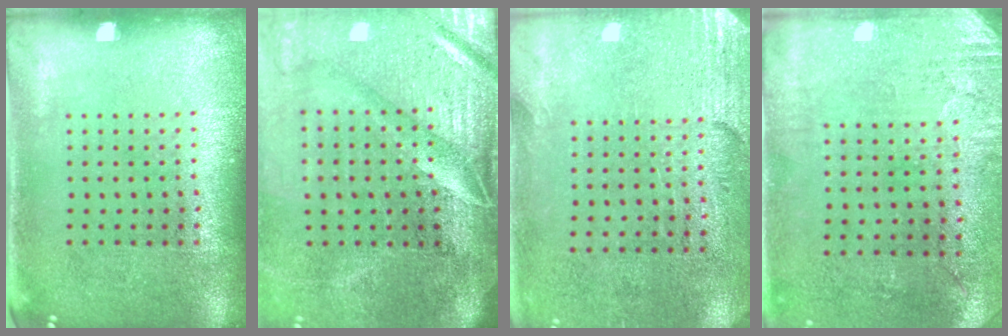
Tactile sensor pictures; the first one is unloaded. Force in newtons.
{"total": 4.5, "press": 3.9, "slide": 2.3}
{"total": 2.8, "press": 2.5, "slide": 1.4}
{"total": 2.8, "press": 2.4, "slide": 1.5}